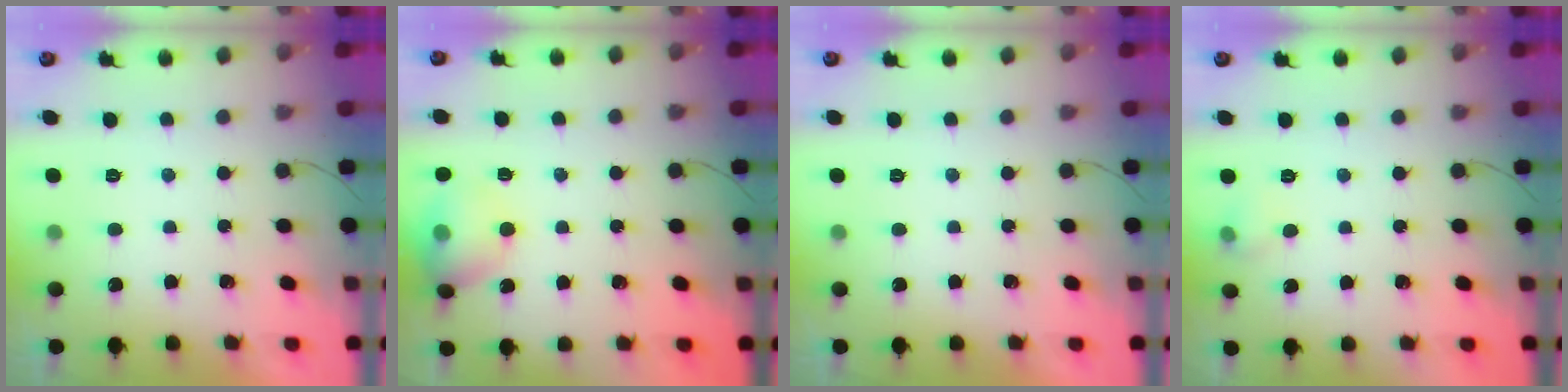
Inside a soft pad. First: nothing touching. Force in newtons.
{"total": 11.0, "press": 10.9, "slide": 1.6}
{"total": 0.0}
{"total": 5.3, "press": 5.1, "slide": 1.5}